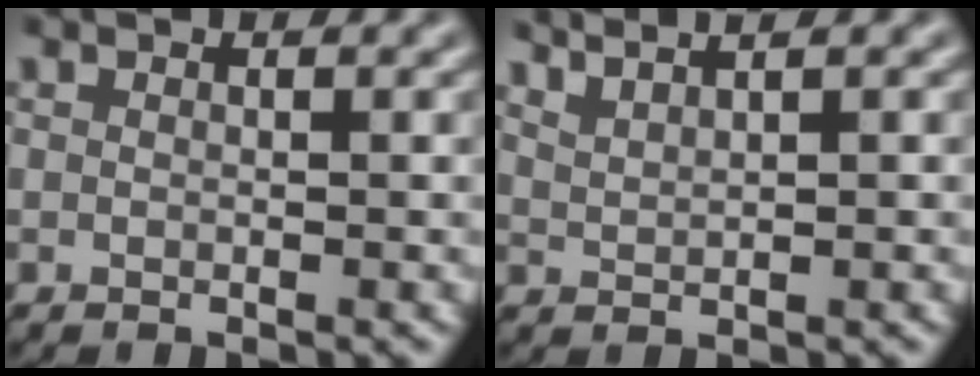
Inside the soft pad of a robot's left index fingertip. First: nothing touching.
{"total": 3.3, "force": [2.8, 1.0, 1.5], "torque": [-0.008, 0.016, 0.026]}